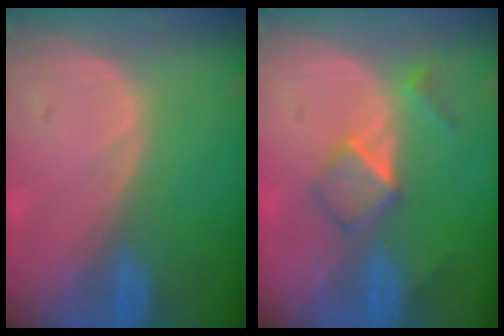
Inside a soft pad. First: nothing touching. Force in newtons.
{"total": 5.2, "press": 4.5, "slide": 2.6}